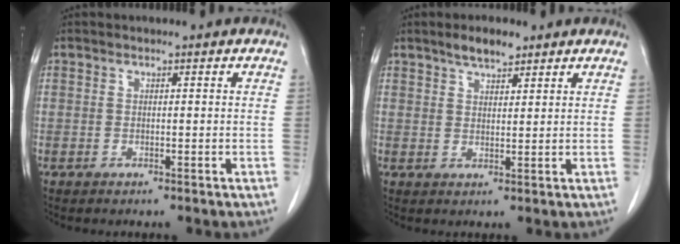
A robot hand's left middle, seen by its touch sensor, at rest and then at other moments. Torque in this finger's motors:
{"motor_torque": [0.24, -0.19, -0.01, 0.01]}